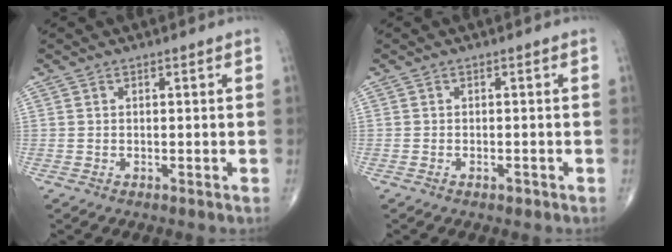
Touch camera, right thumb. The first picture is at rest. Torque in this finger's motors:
{"motor_torque": [-0.35, -0.22, -0.01, 0.39, -0.03]}